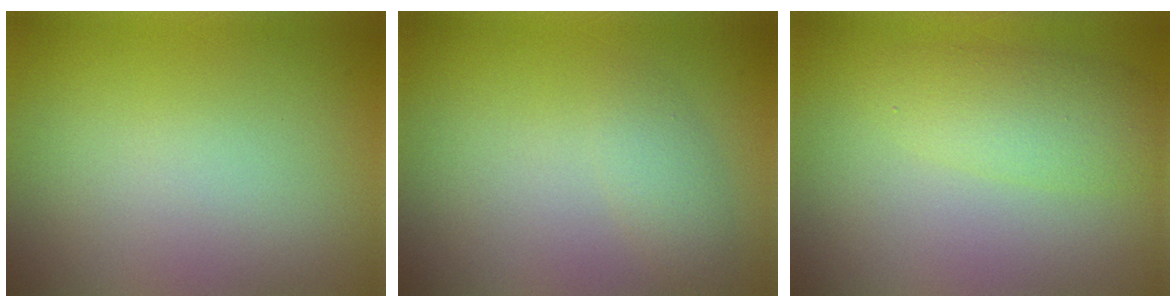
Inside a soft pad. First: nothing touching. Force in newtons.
{"total": 1.6, "press": 1.6, "slide": 0.0}
{"total": 2.2, "press": 2.2, "slide": 0.1}